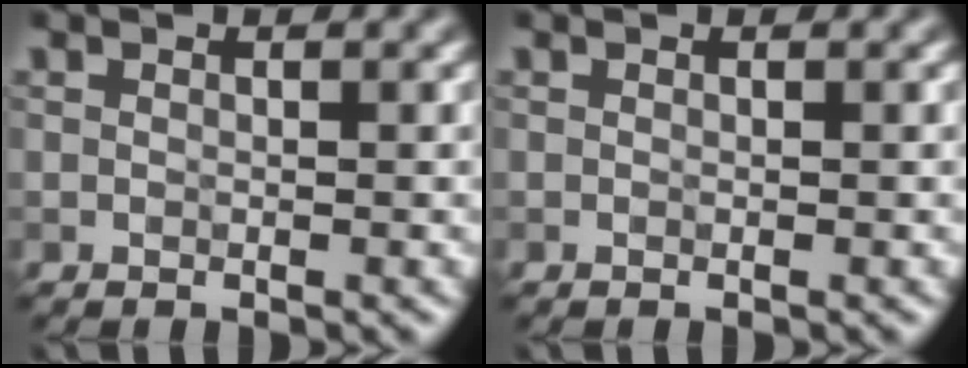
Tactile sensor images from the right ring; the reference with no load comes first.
{"total": 0.0}